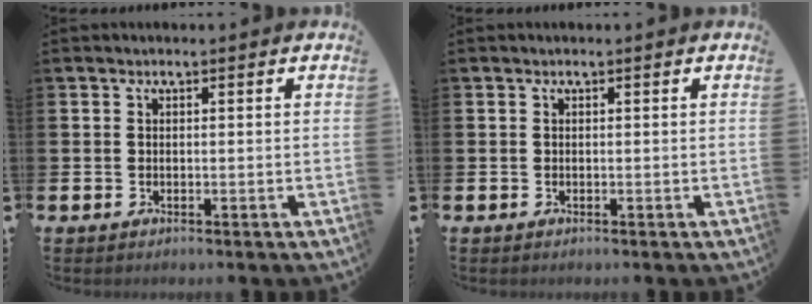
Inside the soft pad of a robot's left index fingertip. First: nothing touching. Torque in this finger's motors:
{"motor_torque": [0.00, 0.00, 0.00, 0.00]}